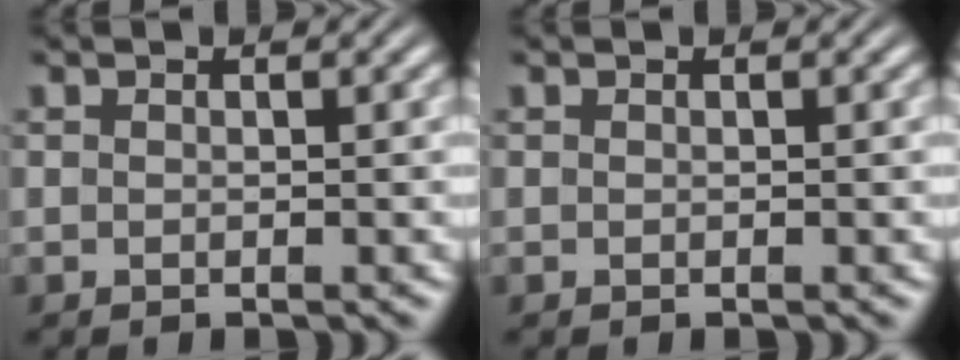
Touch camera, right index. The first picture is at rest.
{"total": 0.0}